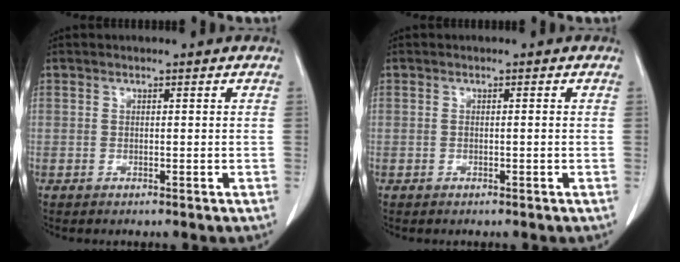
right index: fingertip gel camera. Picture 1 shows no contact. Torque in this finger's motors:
{"motor_torque": [-0.10, 0.10, -0.02, -0.01]}